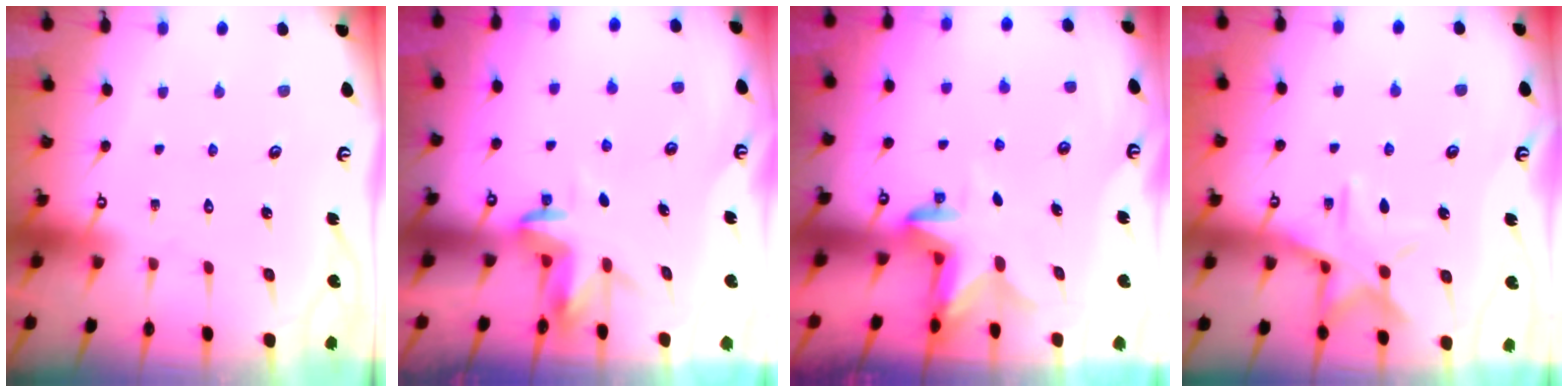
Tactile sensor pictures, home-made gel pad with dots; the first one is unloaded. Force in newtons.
{"total": 3.5, "press": 3.5, "slide": 0.2}
{"total": 2.7, "press": 2.7, "slide": 0.5}
{"total": 11.3, "press": 11.2, "slide": 0.7}